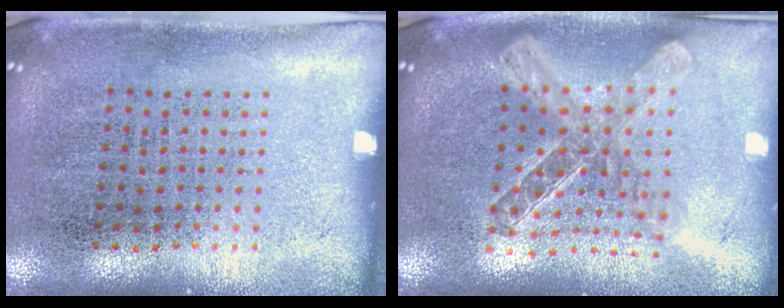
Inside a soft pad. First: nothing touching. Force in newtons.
{"total": 2.1, "press": 1.7, "slide": 1.2}